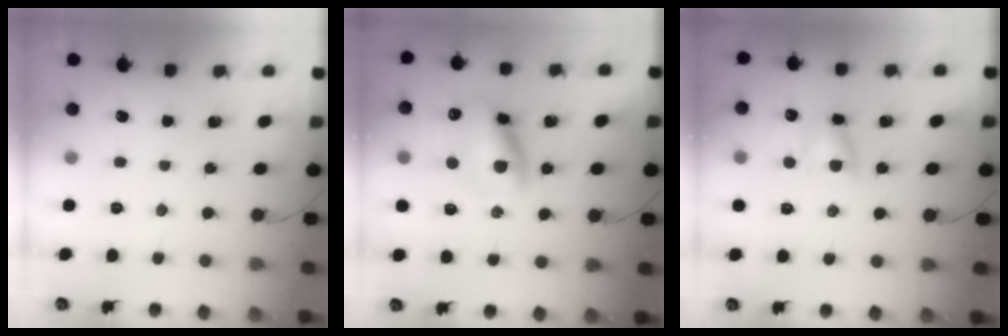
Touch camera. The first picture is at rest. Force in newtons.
{"total": 13.2, "press": 12.9, "slide": 2.7}
{"total": 7.5, "press": 7.3, "slide": 1.8}